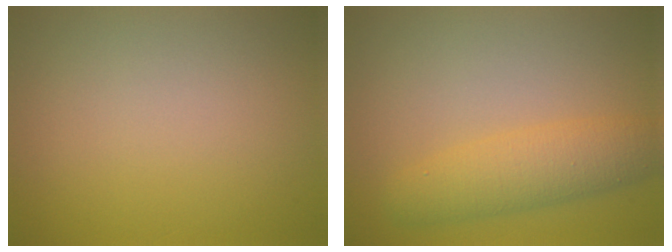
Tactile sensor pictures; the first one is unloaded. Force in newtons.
{"total": 4.2, "press": 4.2, "slide": 0.2}